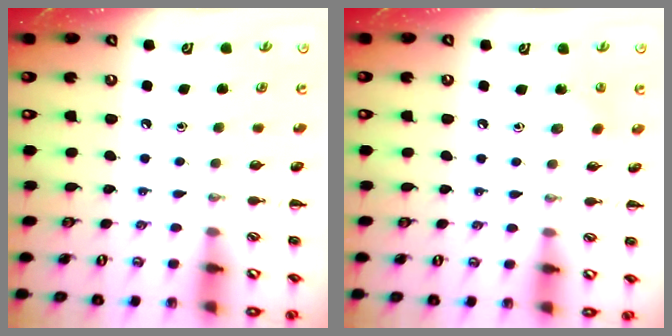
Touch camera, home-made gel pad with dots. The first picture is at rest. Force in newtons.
{"total": 5.2, "press": 5.1, "slide": 1.3}